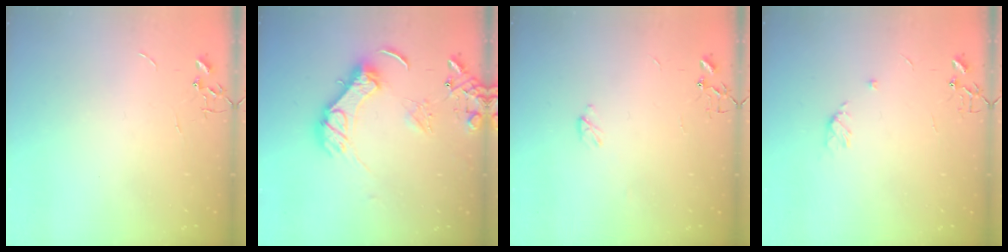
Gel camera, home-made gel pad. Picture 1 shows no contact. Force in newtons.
{"total": 14.4, "press": 14.3, "slide": 1.6}
{"total": 3.0, "press": 3.0, "slide": 0.5}
{"total": 6.1, "press": 6.1, "slide": 0.6}